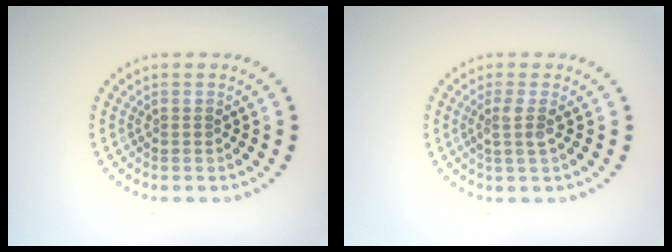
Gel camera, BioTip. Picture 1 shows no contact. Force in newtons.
{"total": 1.9, "press": 1.5, "slide": 1.2}